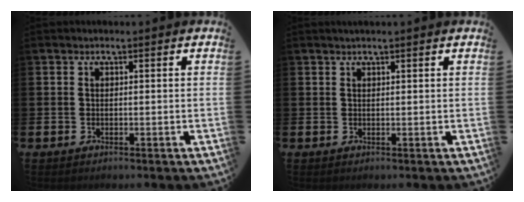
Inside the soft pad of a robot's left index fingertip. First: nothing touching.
{"total": 0.7, "force": [0.6, -0.1, 0.3], "torque": [-0.002, 0.000, 0.011]}